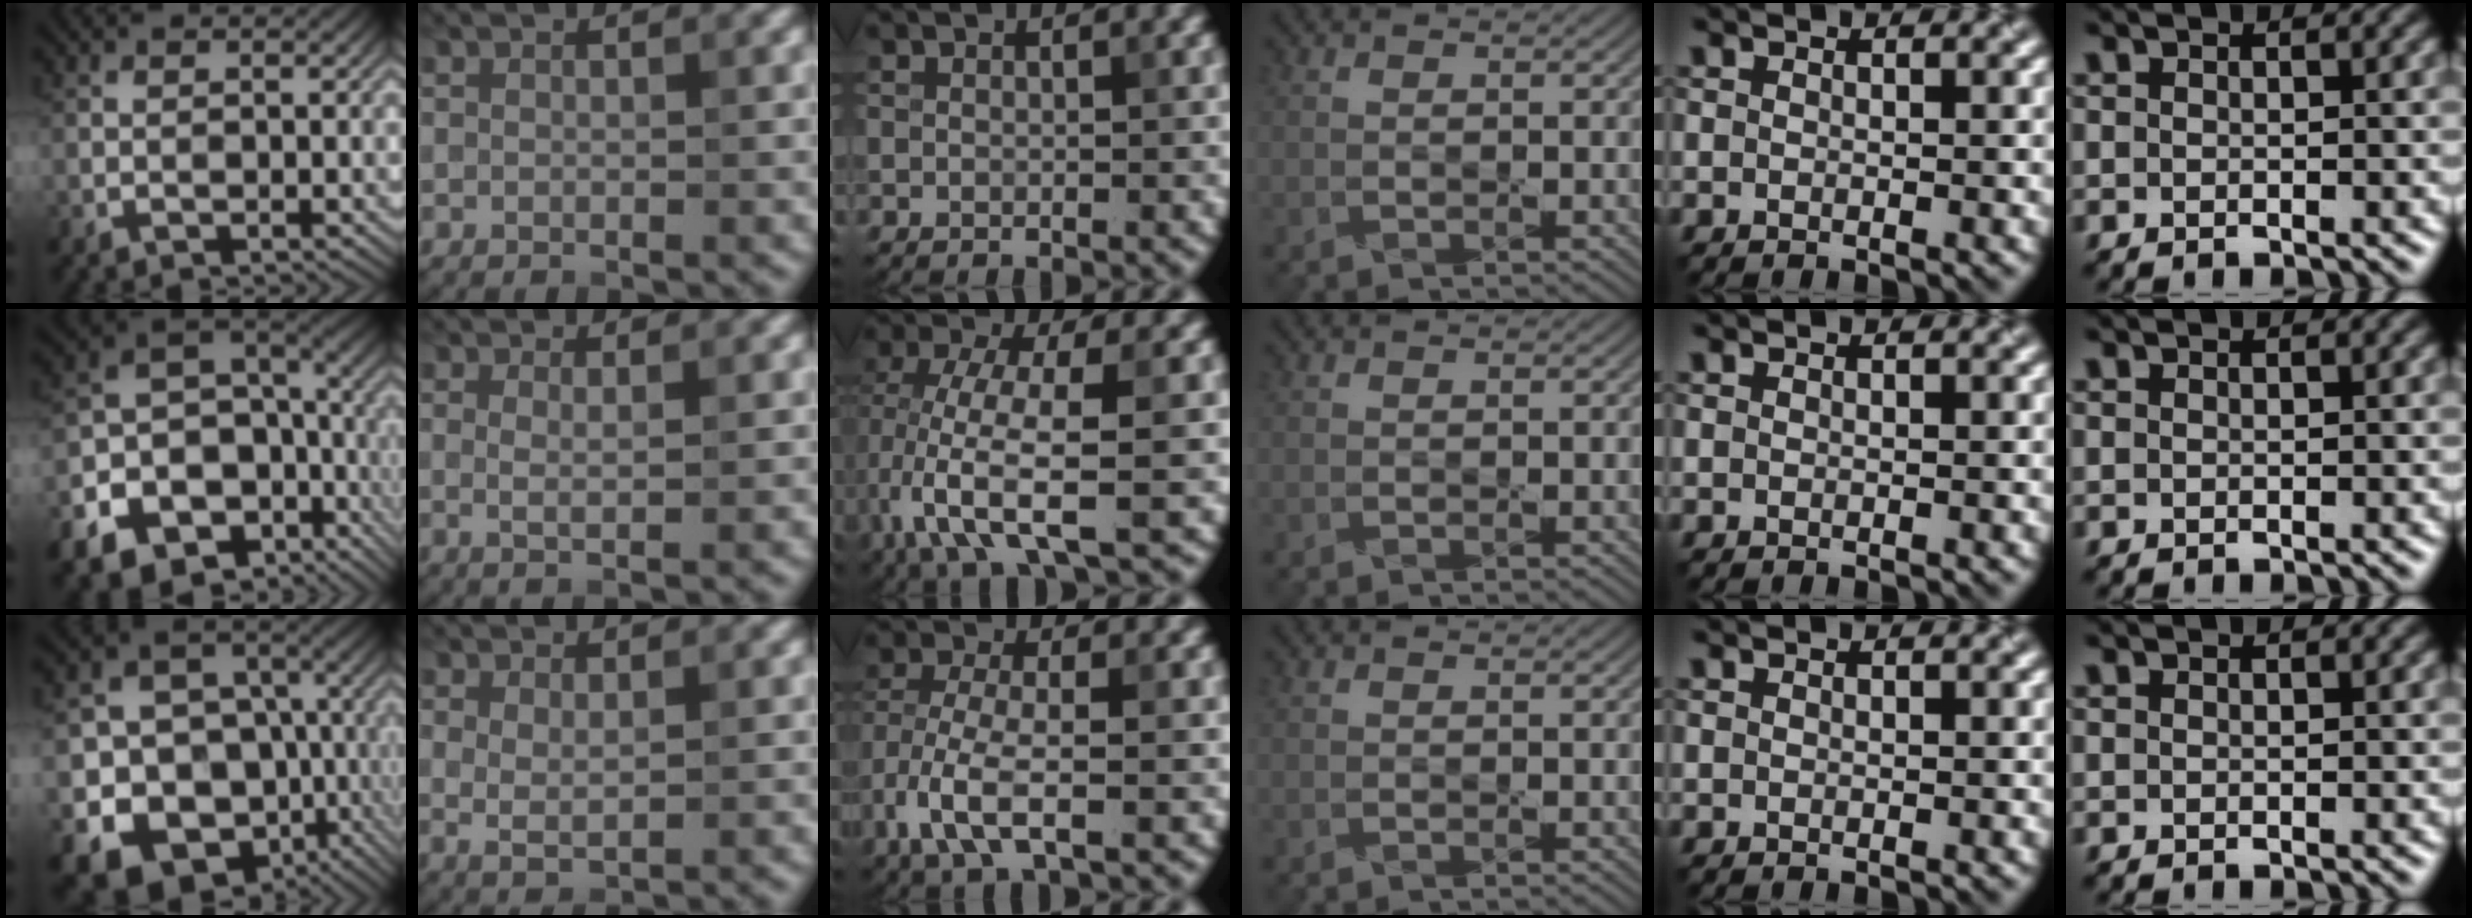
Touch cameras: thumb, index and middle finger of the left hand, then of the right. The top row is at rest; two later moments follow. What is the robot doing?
{"motion": "wipe", "object": "laptop"}